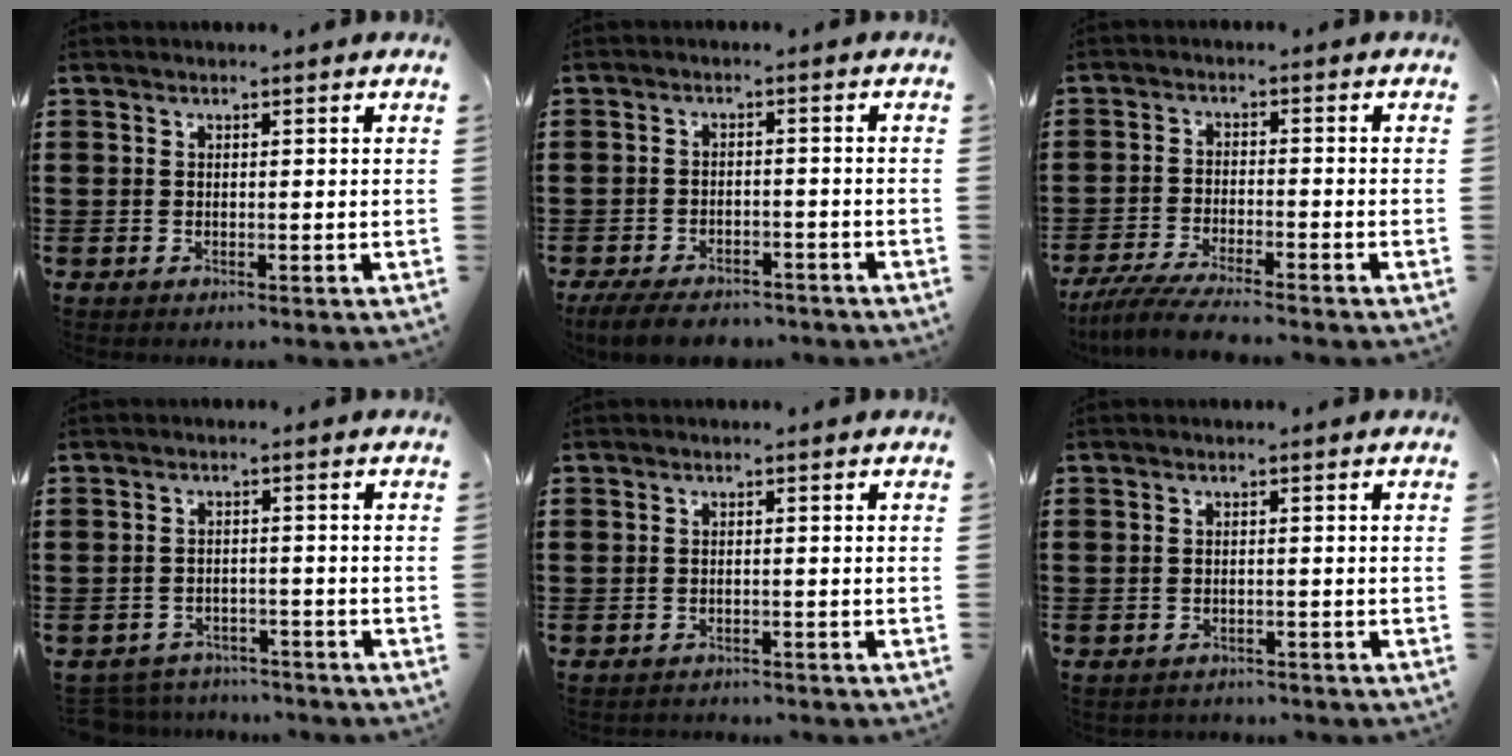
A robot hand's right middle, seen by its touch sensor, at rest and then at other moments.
{"total": 4.9, "force": [-4.4, 1.3, 1.5], "torque": [-0.037, 0.000, -0.090]}
{"total": 5.3, "force": [-4.9, 0.2, 2.0], "torque": [-0.053, -0.015, -0.099]}
{"total": 3.5, "force": [-3.5, 0.7, -0.2], "torque": [-0.005, 0.001, -0.076]}
{"total": 1.5, "force": [-1.4, 0.4, -0.2], "torque": [0.001, 0.003, -0.034]}
{"total": 1.5, "force": [-1.4, 0.4, -0.1], "torque": [-0.001, 0.002, -0.032]}